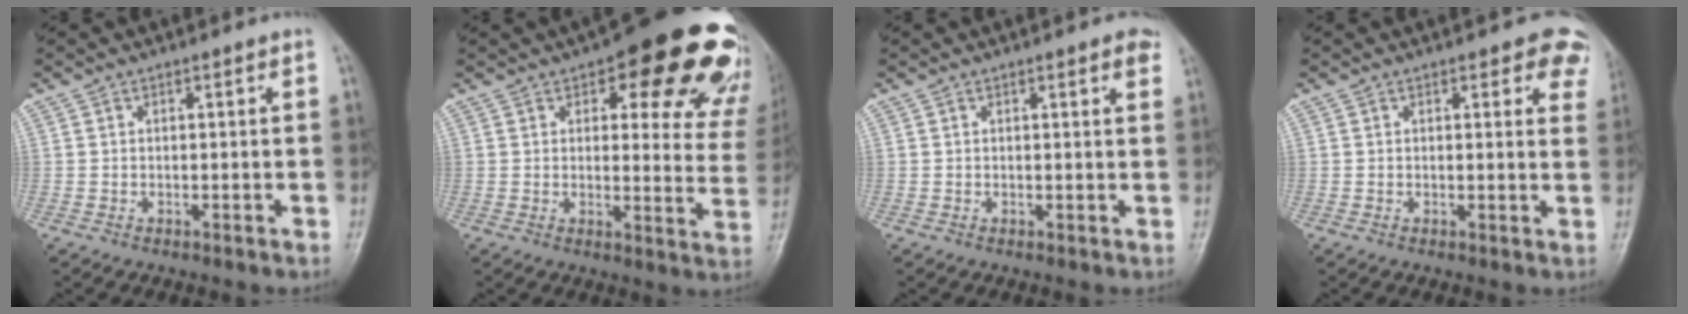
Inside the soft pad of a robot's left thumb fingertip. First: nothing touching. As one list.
[{"total": 21.6, "force": [12.5, 8.1, 15.7], "torque": [-0.136, -0.043, 0.134]}, {"total": 3.0, "force": [1.8, 0.7, 2.3], "torque": [-0.019, -0.002, 0.017]}, {"total": 6.4, "force": [4.5, 2.9, 3.5], "torque": [-0.001, -0.017, 0.033]}]